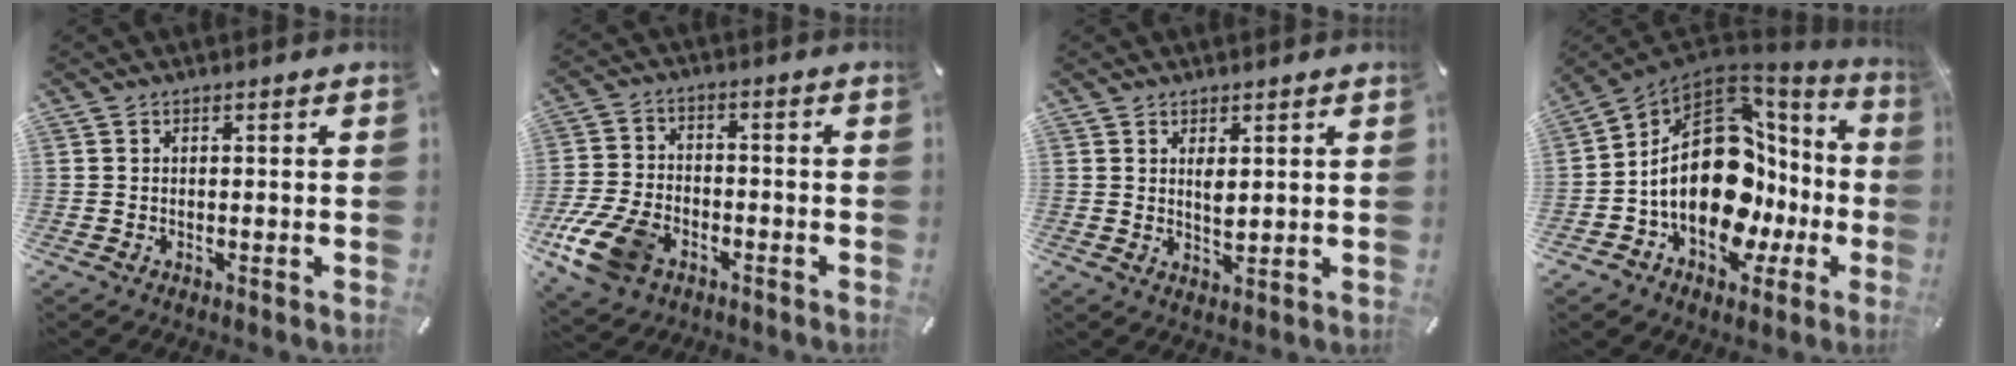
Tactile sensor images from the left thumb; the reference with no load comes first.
{"total": 11.7, "force": [-6.1, 7.4, 6.7], "torque": [-0.142, 0.028, -0.109]}
{"total": 3.0, "force": [1.4, 1.2, 2.3], "torque": [-0.043, -0.004, 0.022]}
{"total": 24.9, "force": [0.2, 16.2, 18.8], "torque": [-0.332, -0.018, 0.014]}